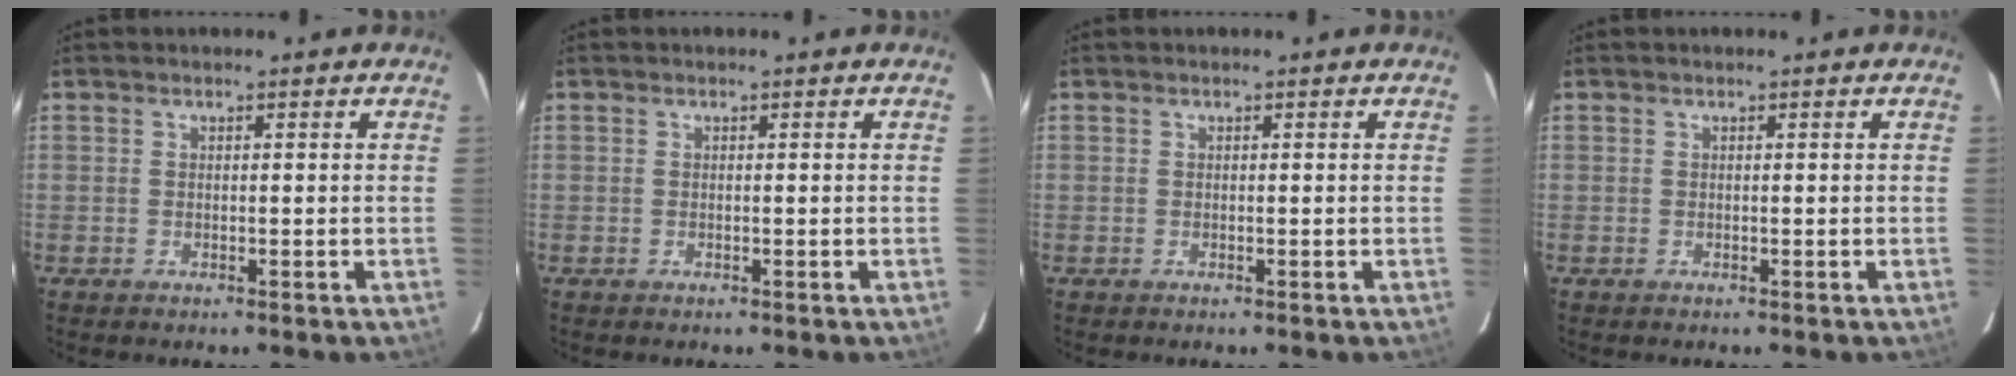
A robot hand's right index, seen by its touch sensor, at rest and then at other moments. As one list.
[{"total": 0.0}, {"total": 0.0}, {"total": 0.0}]